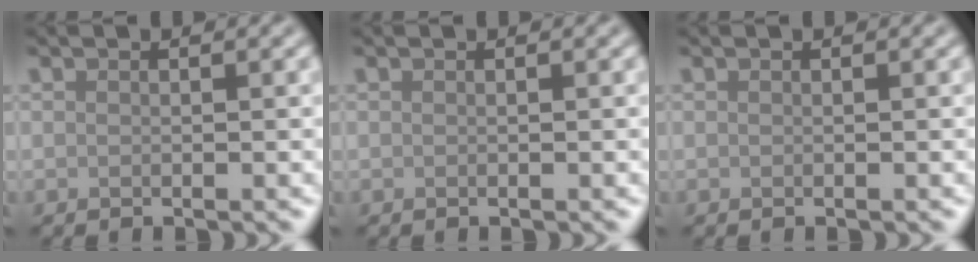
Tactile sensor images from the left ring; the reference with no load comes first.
{"total": 0.0}
{"total": 0.0}